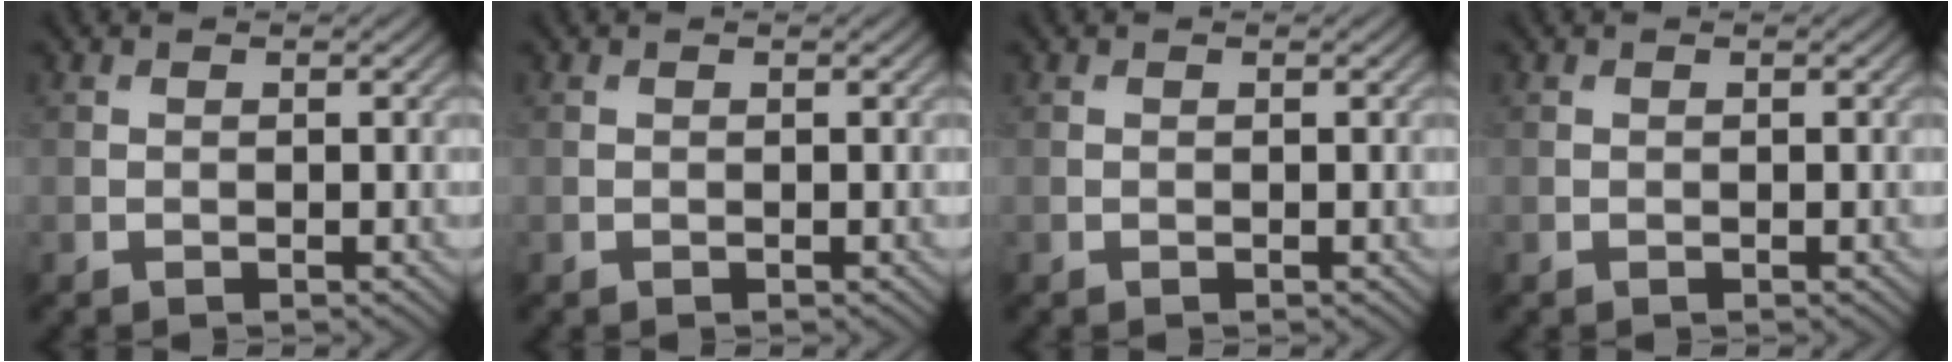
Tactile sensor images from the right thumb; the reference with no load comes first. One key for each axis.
{"total": 0.0}
{"total": 0.0}
{"total": 0.0}